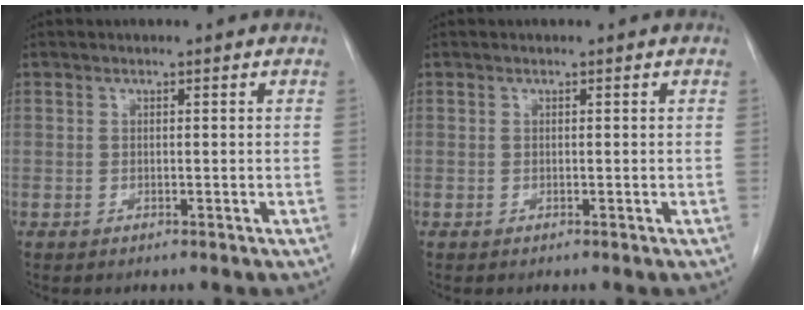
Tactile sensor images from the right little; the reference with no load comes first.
{"total": 0.0}